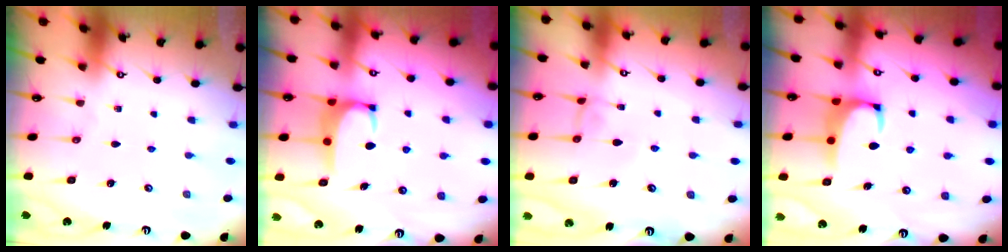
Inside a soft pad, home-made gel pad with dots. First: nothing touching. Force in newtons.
{"total": 3.5, "press": 3.4, "slide": 0.9}
{"total": 2.6, "press": 2.6, "slide": 0.1}
{"total": 2.6, "press": 2.4, "slide": 1.1}